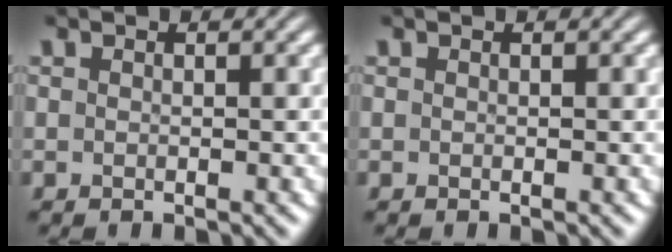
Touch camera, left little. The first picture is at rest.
{"total": 0.0}